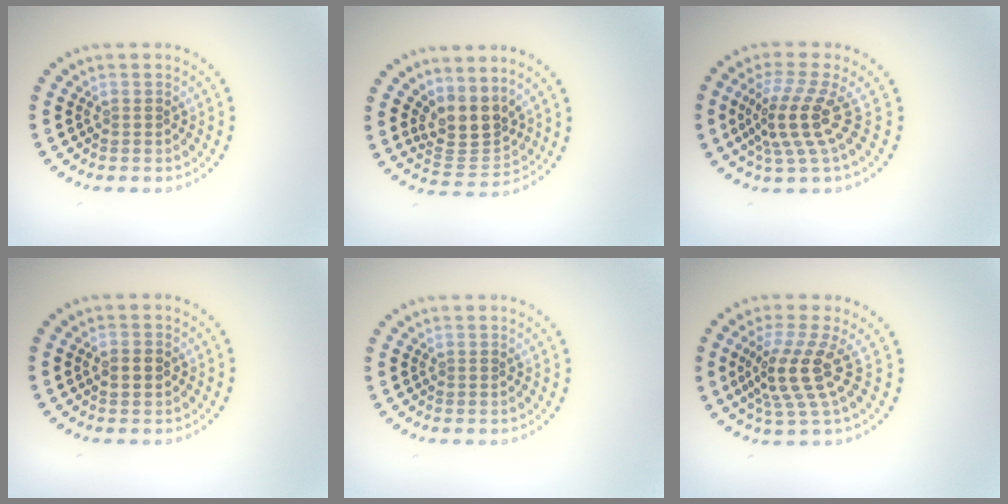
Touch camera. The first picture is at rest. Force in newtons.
{"total": 3.6, "press": 2.6, "slide": 2.4}
{"total": 4.1, "press": 2.7, "slide": 3.0}
{"total": 2.1, "press": 2.0, "slide": 0.2}
{"total": 0.0}
{"total": 4.2, "press": 3.0, "slide": 3.0}